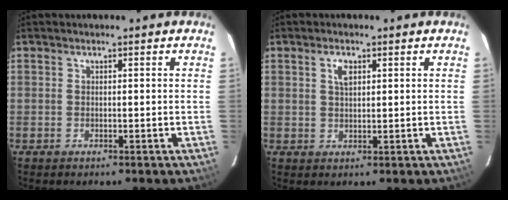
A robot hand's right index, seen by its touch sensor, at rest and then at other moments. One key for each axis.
{"total": 2.6, "fx": 1.1, "fy": 1.3, "fz": 2.0, "tx": -0.037, "ty": 0.005, "tz": 0.021}